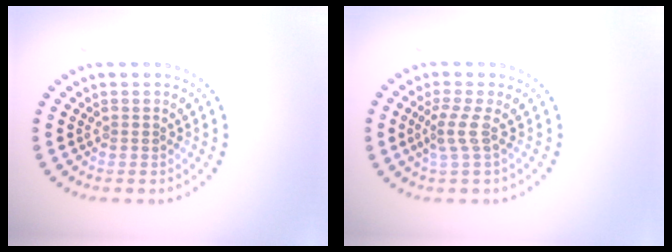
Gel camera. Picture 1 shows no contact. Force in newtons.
{"total": 2.1, "press": 1.4, "slide": 1.5}